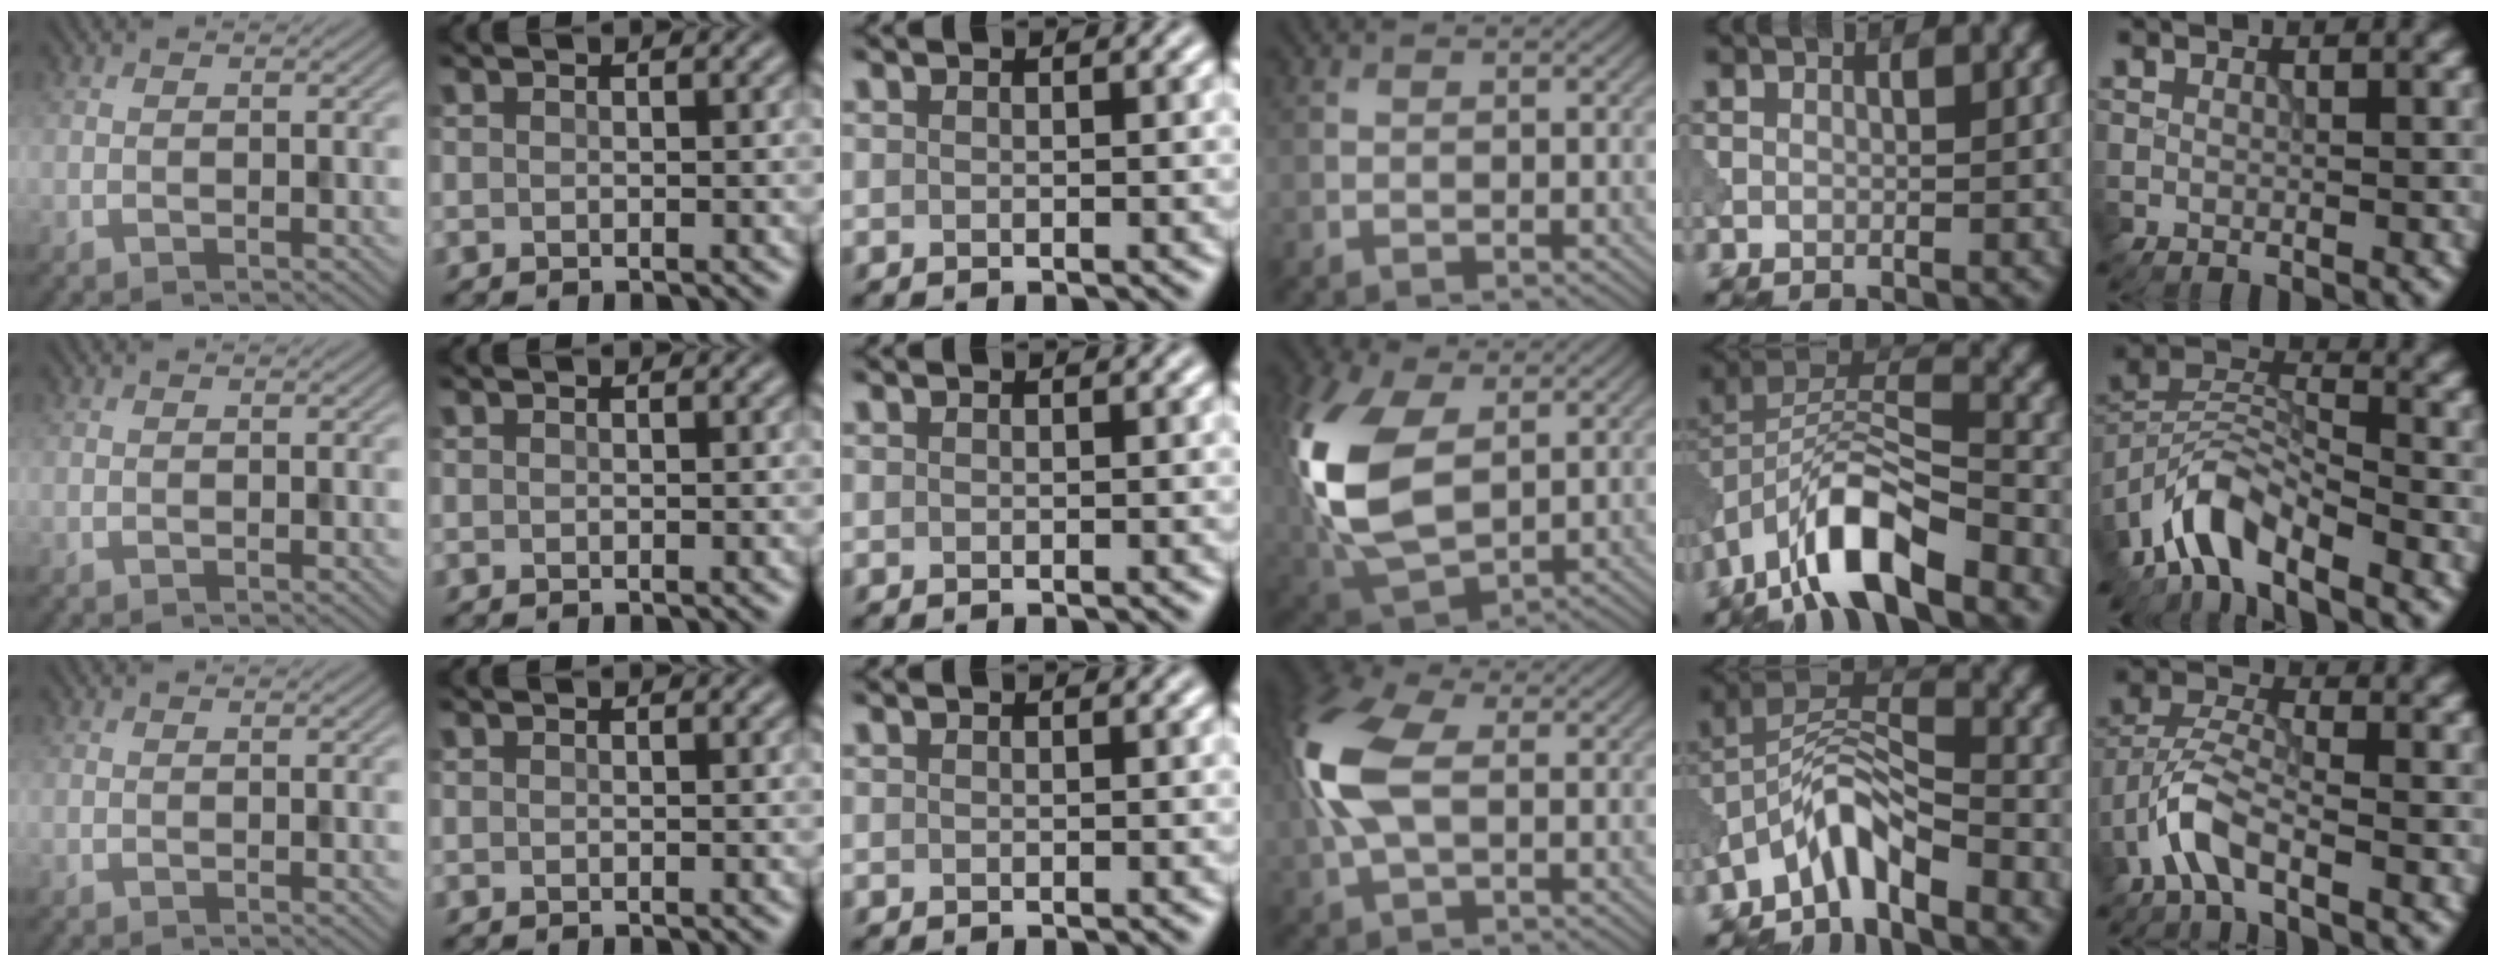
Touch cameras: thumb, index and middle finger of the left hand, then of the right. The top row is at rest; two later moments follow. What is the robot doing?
{"motion": "wipe", "object": "makeup brush"}